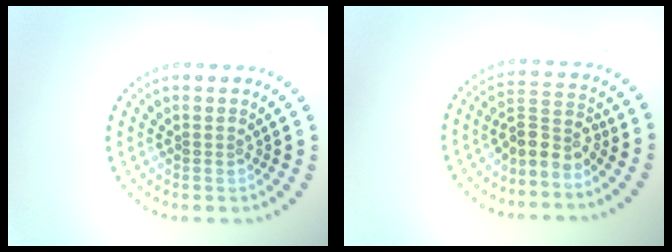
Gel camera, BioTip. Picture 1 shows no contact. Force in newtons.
{"total": 3.0, "press": 2.2, "slide": 2.0}